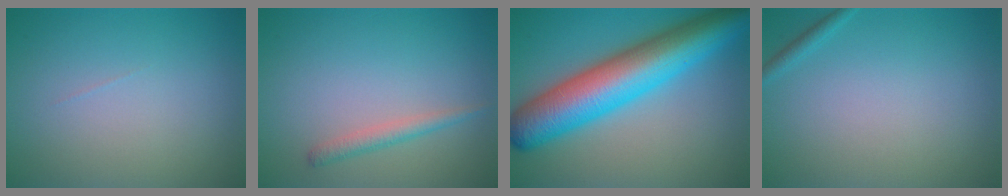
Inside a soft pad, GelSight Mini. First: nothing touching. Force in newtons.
{"total": 1.6, "press": 1.6, "slide": 0.1}
{"total": 11.6, "press": 11.6, "slide": 0.1}
{"total": 0.9, "press": 0.9, "slide": 0.1}